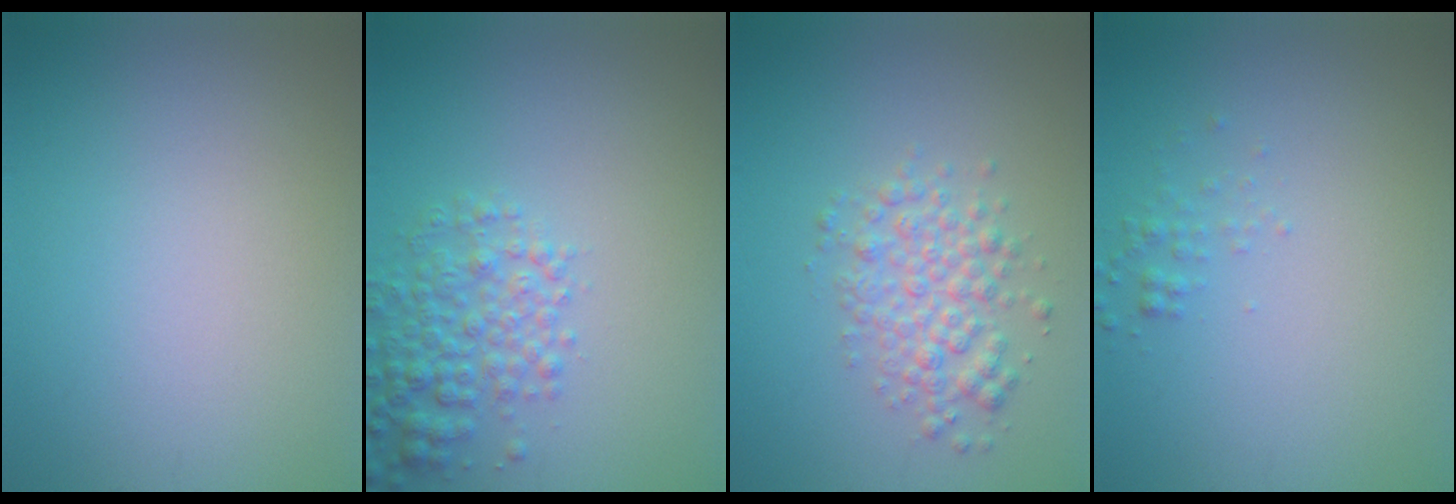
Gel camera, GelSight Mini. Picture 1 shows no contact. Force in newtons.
{"total": 3.9, "press": 3.9, "slide": 0.2}
{"total": 3.5, "press": 3.5, "slide": 0.1}
{"total": 0.9, "press": 0.9, "slide": 0.0}